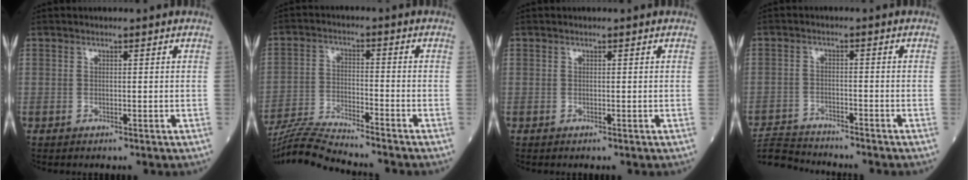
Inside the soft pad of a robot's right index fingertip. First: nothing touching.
{"total": 10.7, "force": [-10.2, -1.1, 3.0], "torque": [-0.053, -0.014, -0.182]}
{"total": 0.0}
{"total": 7.7, "force": [-7.7, 0.1, 0.5], "torque": [-0.012, -0.004, -0.138]}